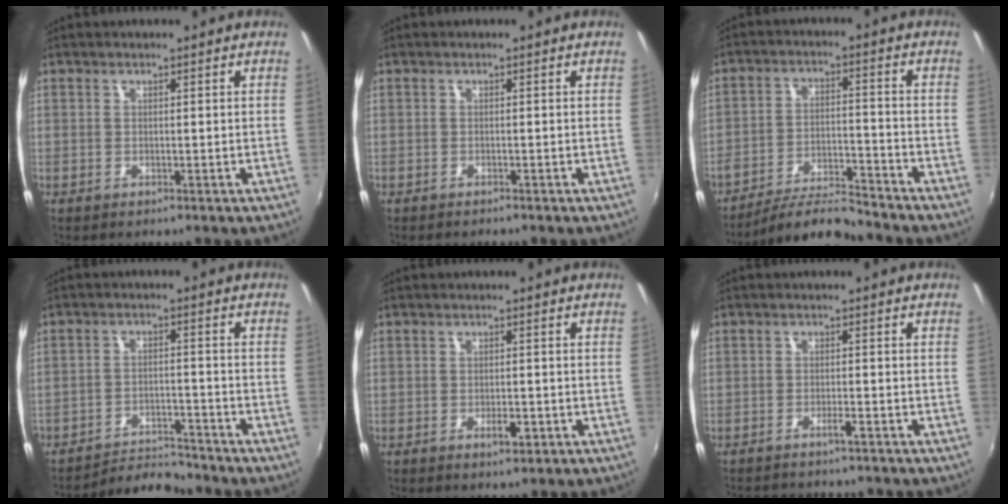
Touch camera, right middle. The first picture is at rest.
{"total": 1.0, "force": [-0.9, 0.1, 0.2], "torque": [-0.006, -0.006, -0.017]}
{"total": 9.2, "force": [-8.8, 0.4, 2.5], "torque": [-0.059, 0.003, -0.155]}
{"total": 6.9, "force": [-6.9, 0.5, 0.3], "torque": [-0.026, 0.009, -0.114]}
{"total": 2.5, "force": [-1.2, 1.0, 2.0], "torque": [-0.036, -0.003, -0.015]}
{"total": 4.8, "force": [-4.4, 0.4, 1.9], "torque": [-0.045, -0.005, -0.063]}